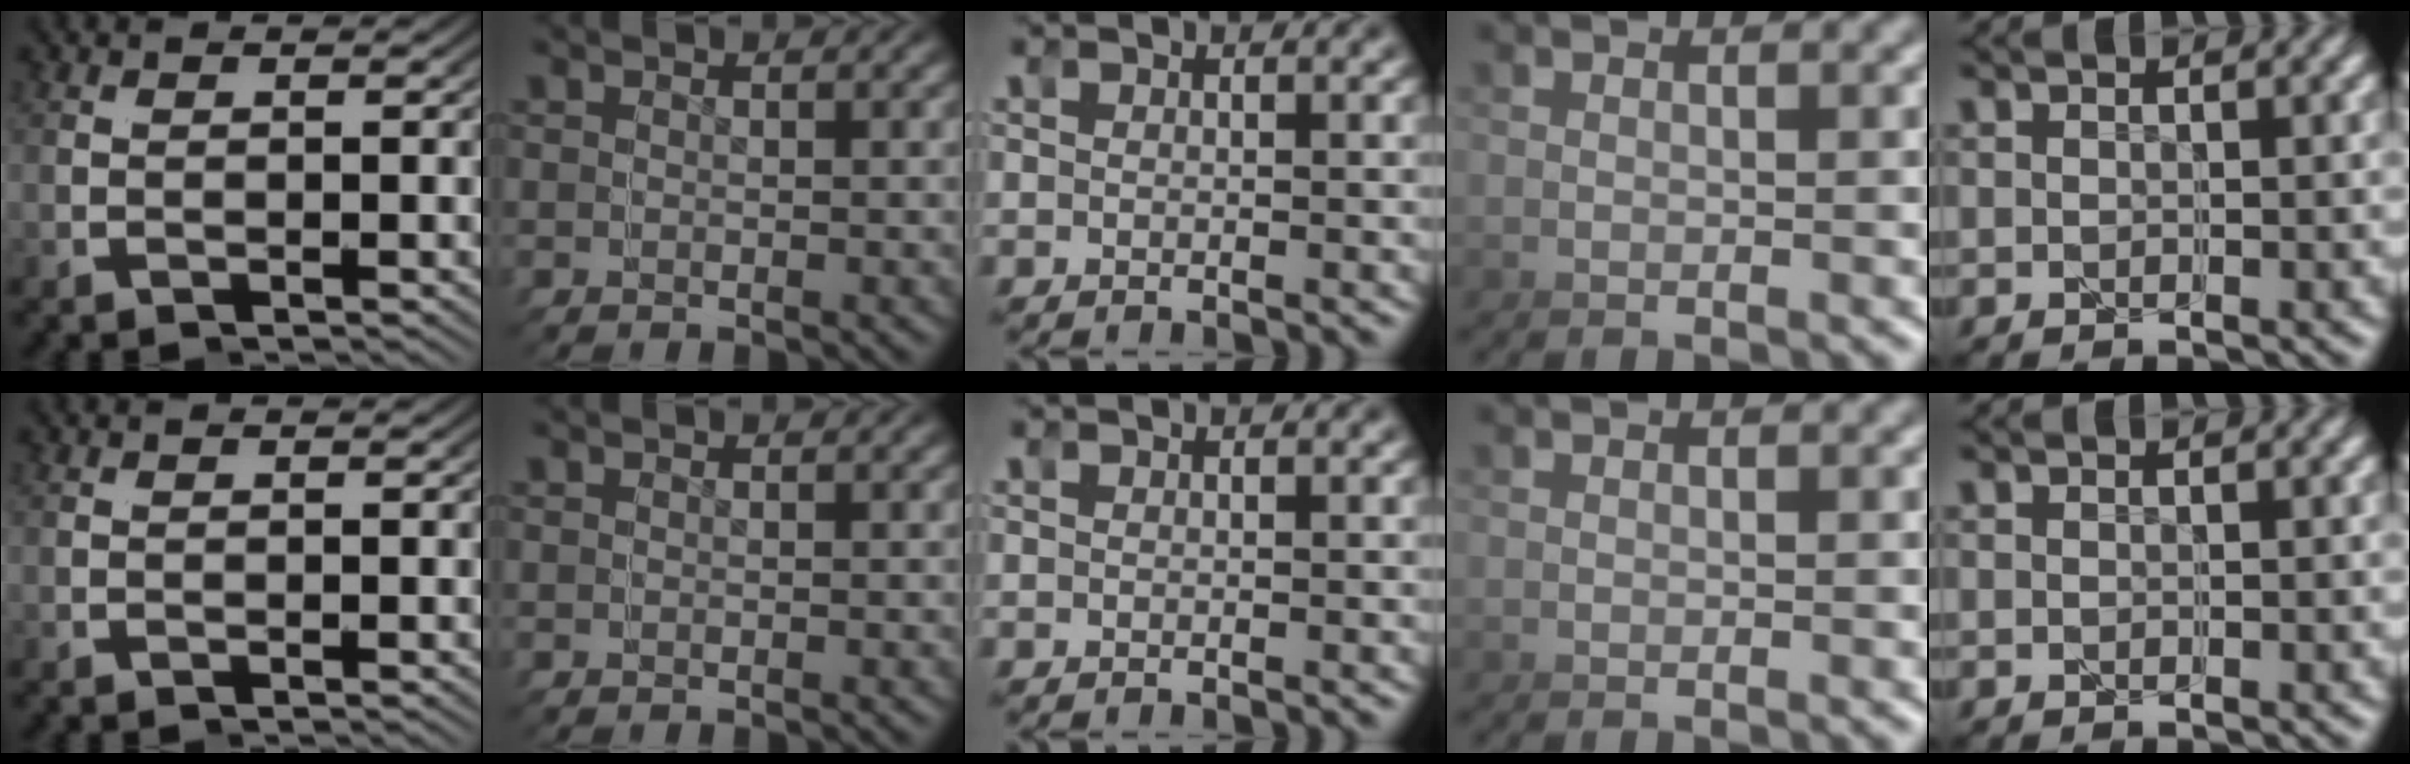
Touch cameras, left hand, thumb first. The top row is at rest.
{}